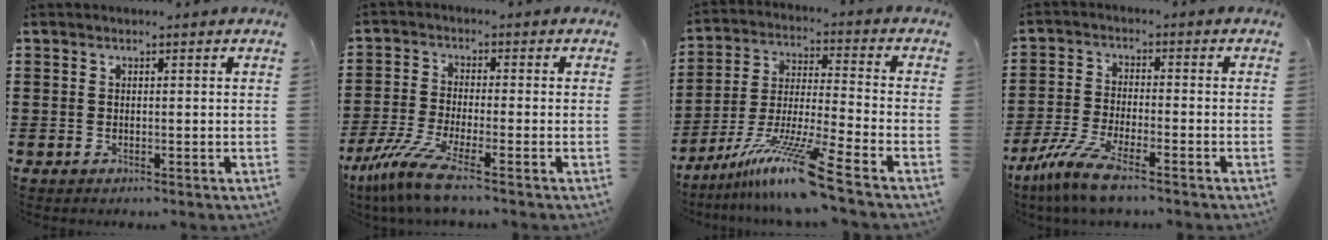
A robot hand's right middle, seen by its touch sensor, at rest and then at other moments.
{"total": 7.0, "force": [-4.9, 0.6, 4.9], "torque": [-0.122, -0.022, -0.097]}
{"total": 12.8, "force": [-9.4, 0.0, 8.6], "torque": [-0.163, 0.003, -0.177]}
{"total": 7.5, "force": [-5.8, 0.9, 4.7], "torque": [-0.114, -0.015, -0.115]}